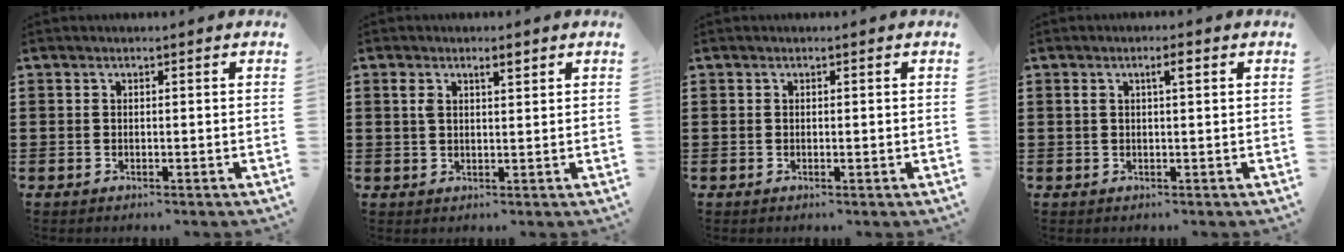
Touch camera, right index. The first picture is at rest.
{"total": 2.8, "force": [1.5, 0.9, 2.1], "torque": [-0.038, 0.001, 0.023]}
{"total": 0.0}
{"total": 2.3, "force": [0.9, 0.5, 2.0], "torque": [-0.034, 0.002, 0.011]}